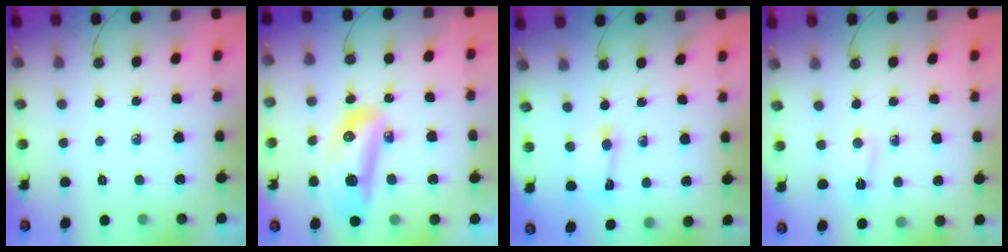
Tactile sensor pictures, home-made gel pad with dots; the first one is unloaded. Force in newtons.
{"total": 15.2, "press": 15.1, "slide": 1.8}
{"total": 2.1, "press": 2.0, "slide": 0.6}
{"total": 2.4, "press": 2.3, "slide": 0.7}